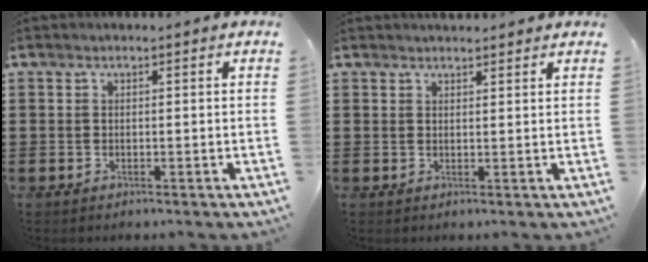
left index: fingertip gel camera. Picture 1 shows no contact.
{"total": 1.5, "force": [1.5, 0.3, 0.2], "torque": [-0.007, 0.004, 0.029]}